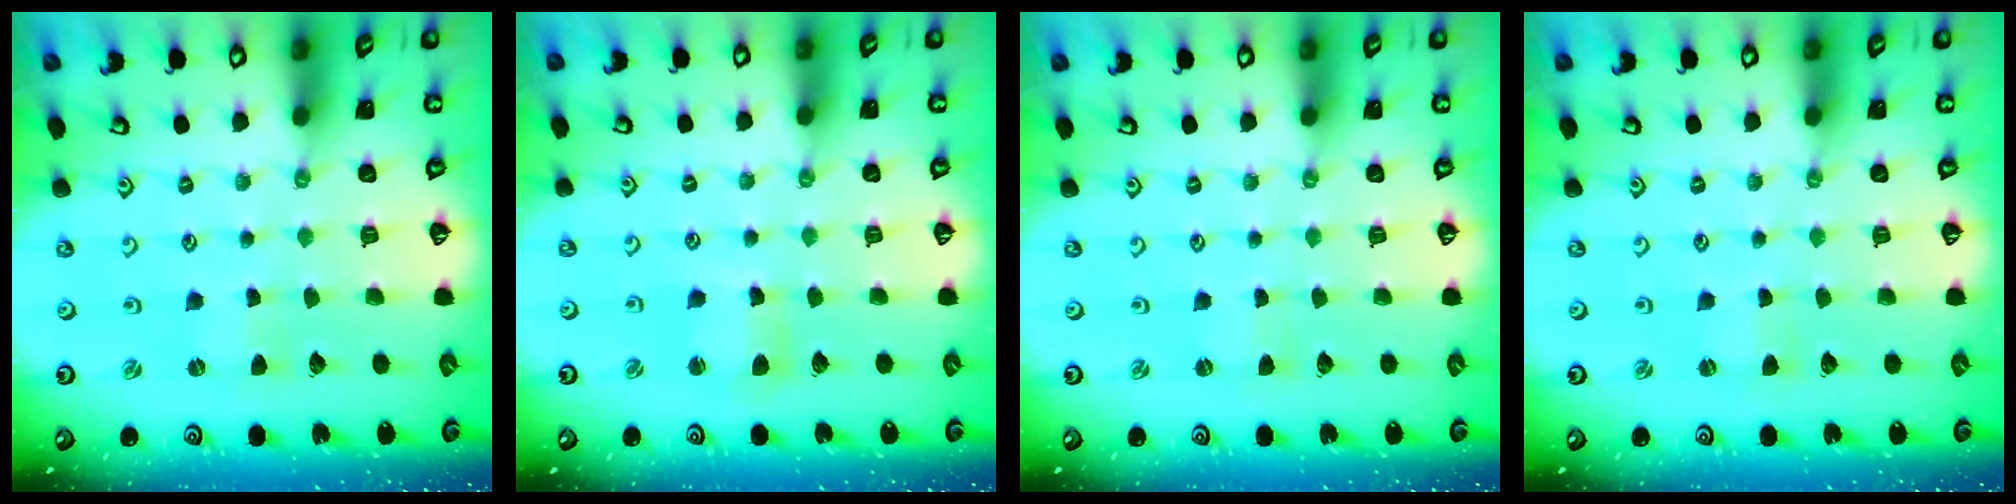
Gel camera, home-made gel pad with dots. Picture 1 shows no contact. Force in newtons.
{"total": 4.4, "press": 4.4, "slide": 0.5}
{"total": 0.0}
{"total": 1.3, "press": 1.2, "slide": 0.3}